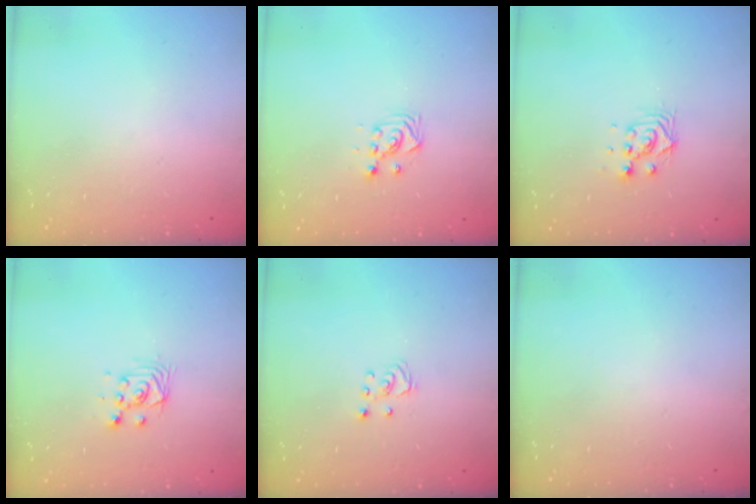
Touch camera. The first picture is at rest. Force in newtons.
{"total": 2.9, "press": 2.9, "slide": 0.3}
{"total": 4.8, "press": 4.8, "slide": 0.1}
{"total": 4.7, "press": 4.6, "slide": 1.2}
{"total": 2.5, "press": 2.5, "slide": 0.2}
{"total": 0.0}